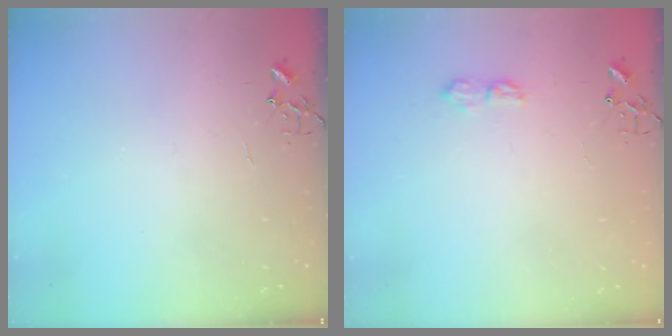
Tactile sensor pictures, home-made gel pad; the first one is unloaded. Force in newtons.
{"total": 7.0, "press": 7.0, "slide": 0.8}